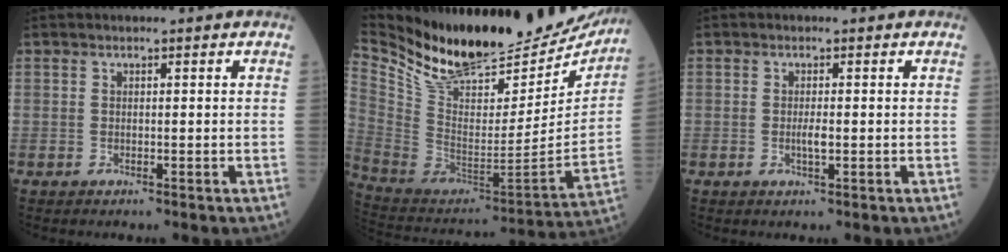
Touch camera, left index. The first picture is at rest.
{"total": 31.4, "force": [26.9, 9.3, 13.2], "torque": [-0.258, -0.058, 0.402]}
{"total": 1.7, "force": [-0.7, 0.3, 1.5], "torque": [-0.032, -0.006, -0.011]}